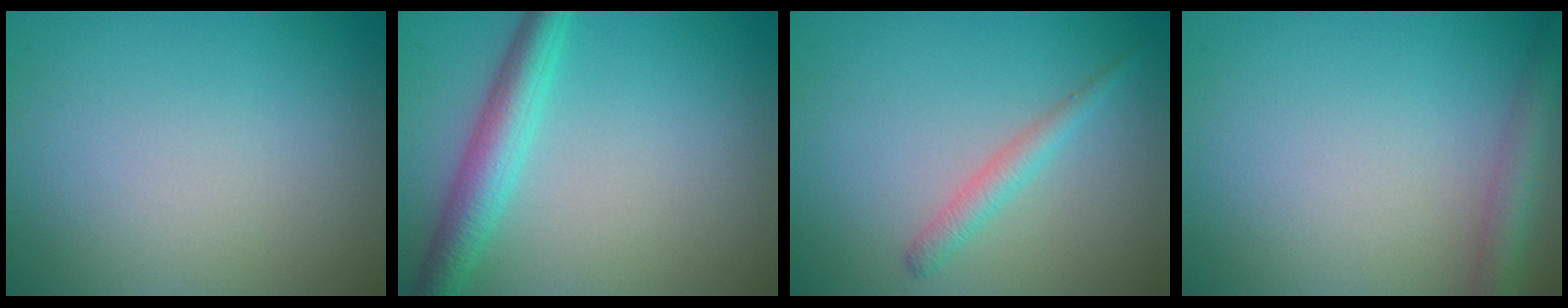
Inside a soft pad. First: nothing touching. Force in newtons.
{"total": 4.0, "press": 4.0, "slide": 0.1}
{"total": 1.8, "press": 1.8, "slide": 0.1}
{"total": 2.9, "press": 2.9, "slide": 0.1}